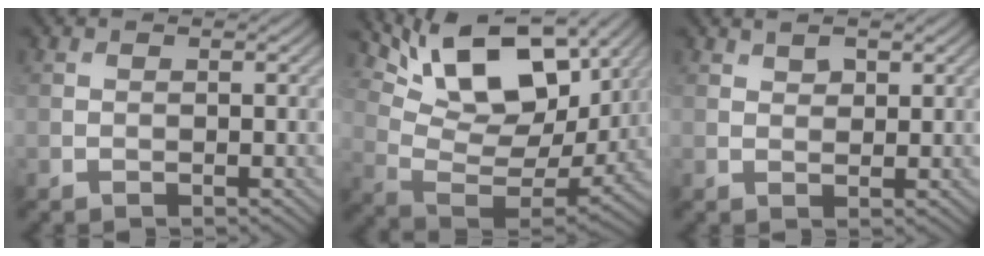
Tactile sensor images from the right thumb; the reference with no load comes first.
{"total": 15.4, "force": [8.4, 7.1, 10.8], "torque": [-0.210, 0.007, 0.144]}
{"total": 1.9, "force": [1.4, 0.9, 1.0], "torque": [-0.018, -0.003, 0.029]}